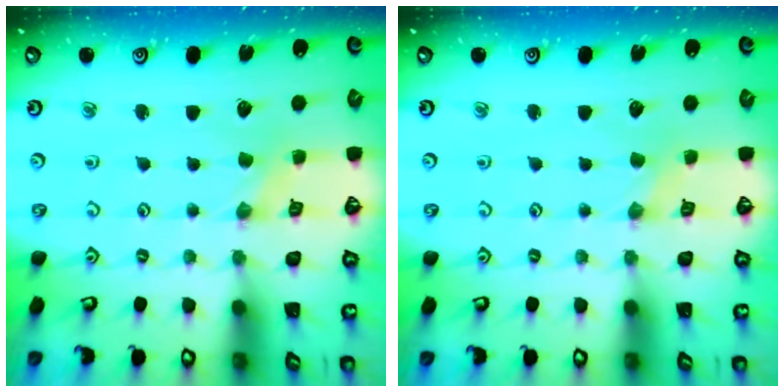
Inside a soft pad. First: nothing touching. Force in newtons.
{"total": 0.0}